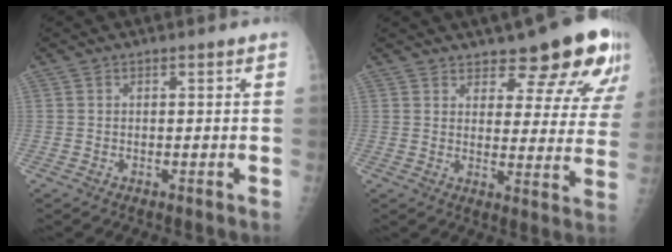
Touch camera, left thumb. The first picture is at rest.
{"total": 14.7, "force": [10.7, 5.2, 8.6], "torque": [-0.060, -0.067, 0.125]}